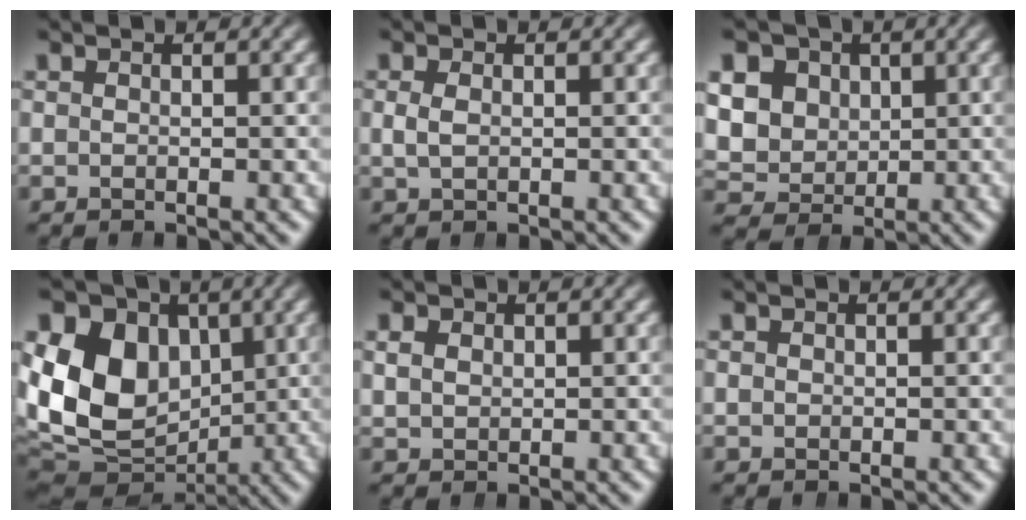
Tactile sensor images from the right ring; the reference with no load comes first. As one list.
[{"total": 1.3, "force": [0.1, 0.8, 1.0], "torque": [-0.027, -0.007, 0.009]}, {"total": 11.5, "force": [2.1, 10.1, 5.0], "torque": [-0.119, -0.018, 0.031]}, {"total": 16.0, "force": [0.6, 12.8, 9.6], "torque": [-0.195, -0.036, 0.018]}, {"total": 1.5, "force": [0.9, 1.0, 0.6], "torque": [-0.004, 0.002, 0.023]}, {"total": 0.0}]